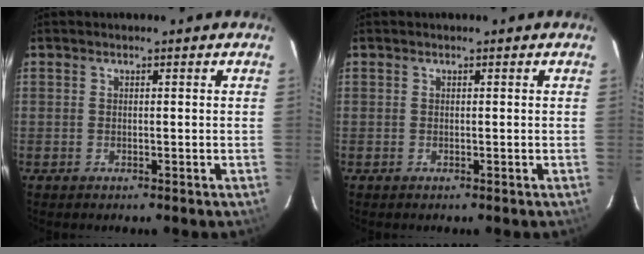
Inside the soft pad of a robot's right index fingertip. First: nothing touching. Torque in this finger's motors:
{"motor_torque": [0.00, 0.00, 0.00, 0.00]}